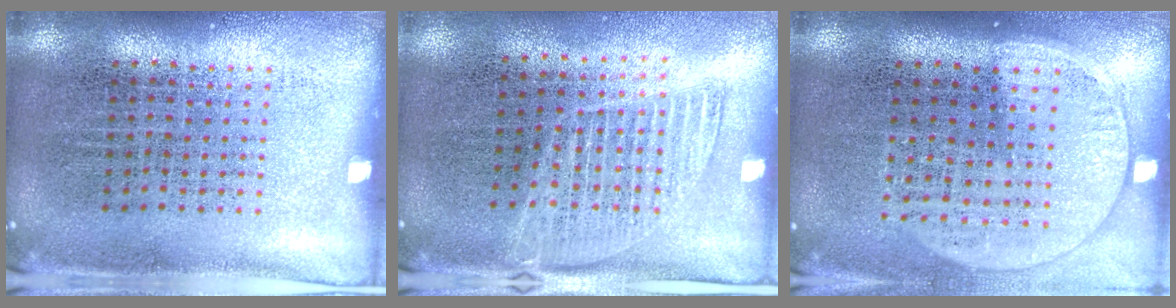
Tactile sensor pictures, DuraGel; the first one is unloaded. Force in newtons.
{"total": 1.3, "press": 1.2, "slide": 0.6}
{"total": 1.5, "press": 1.4, "slide": 0.7}